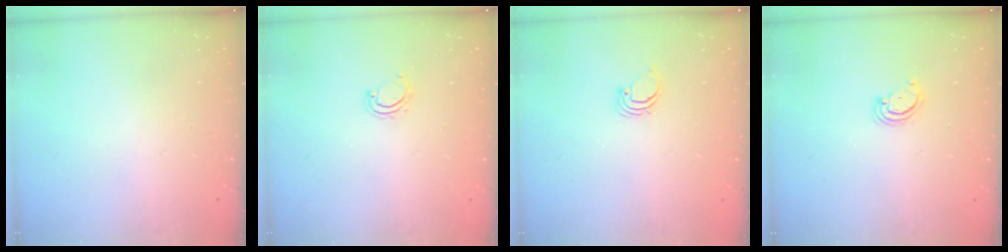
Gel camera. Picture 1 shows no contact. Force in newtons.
{"total": 4.5, "press": 4.4, "slide": 0.4}
{"total": 1.7, "press": 1.7, "slide": 0.1}
{"total": 2.9, "press": 2.9, "slide": 0.2}